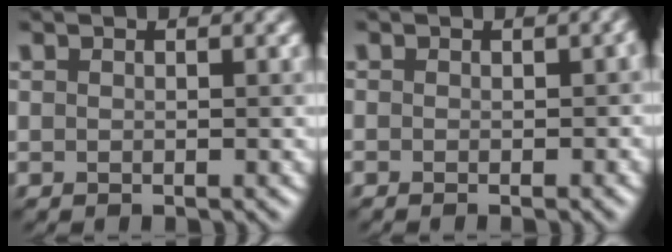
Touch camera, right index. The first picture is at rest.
{"total": 1.2, "force": [-0.7, 0.4, 0.9], "torque": [-0.003, 0.000, 0.003]}